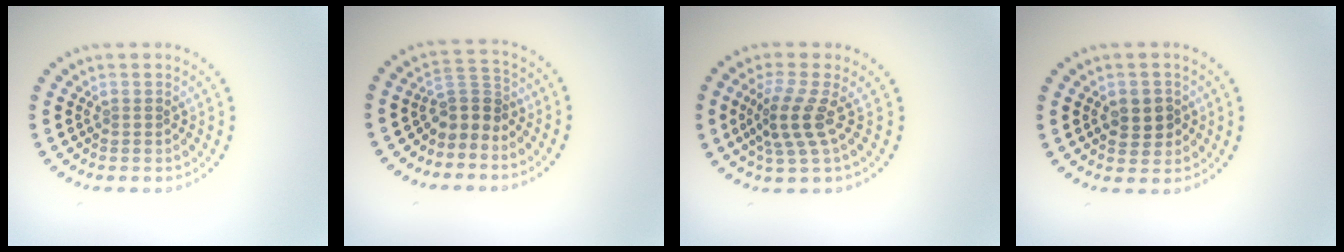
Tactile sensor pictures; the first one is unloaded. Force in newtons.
{"total": 2.8, "press": 2.2, "slide": 1.8}
{"total": 3.5, "press": 2.9, "slide": 2.0}
{"total": 2.3, "press": 2.2, "slide": 0.7}